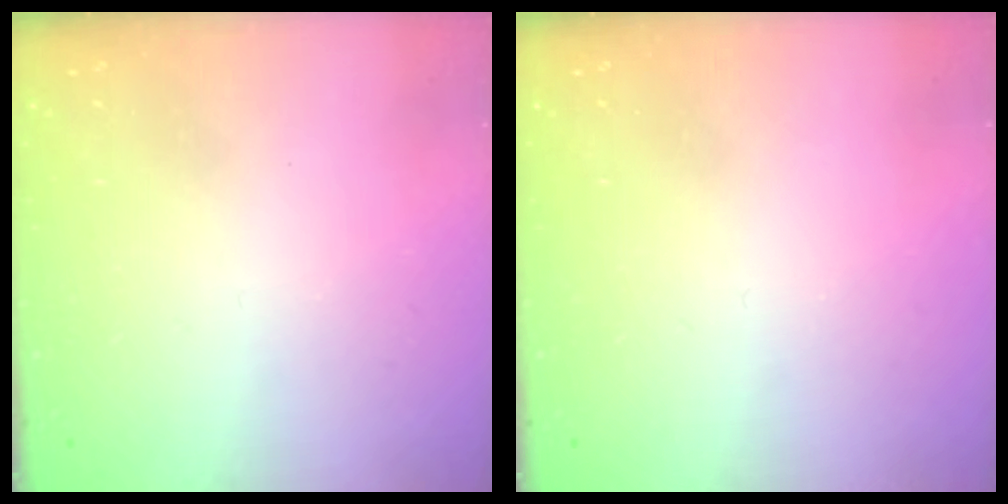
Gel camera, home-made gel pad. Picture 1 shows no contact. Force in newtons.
{"total": 0.0}